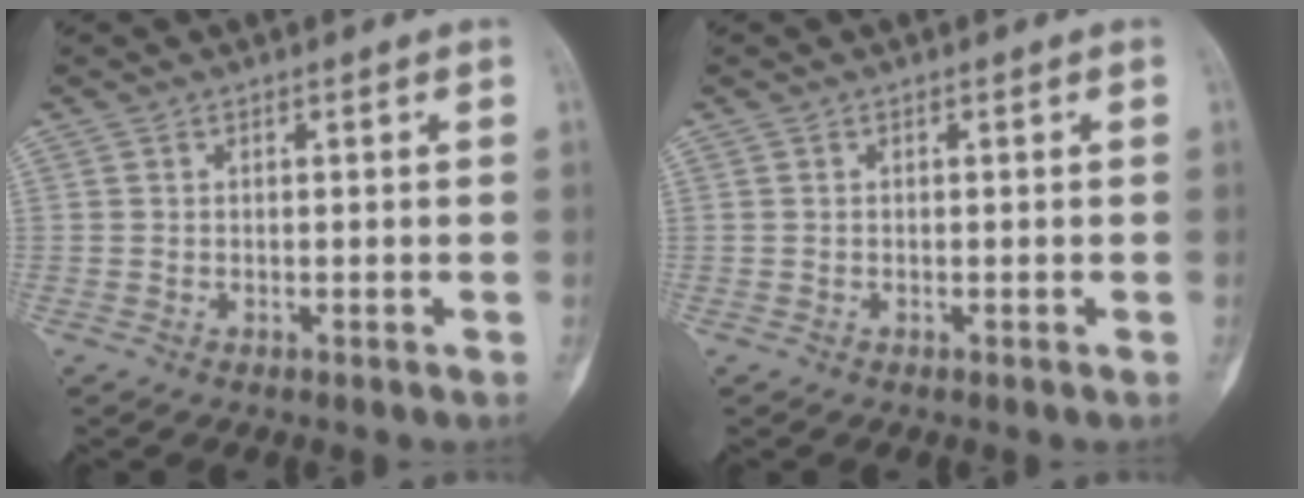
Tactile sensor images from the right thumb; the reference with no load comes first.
{"total": 0.0}